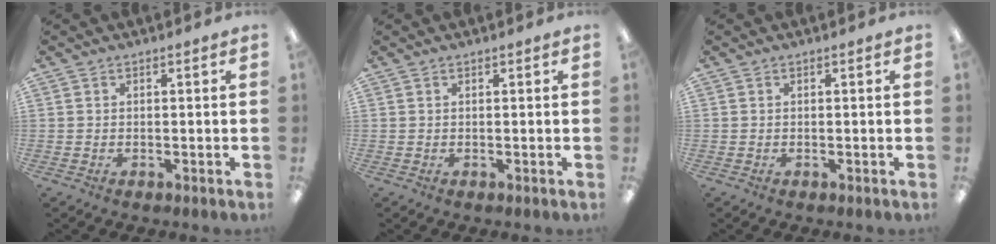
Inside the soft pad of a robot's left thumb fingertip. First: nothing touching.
{"total": 0.0}
{"total": 0.0}